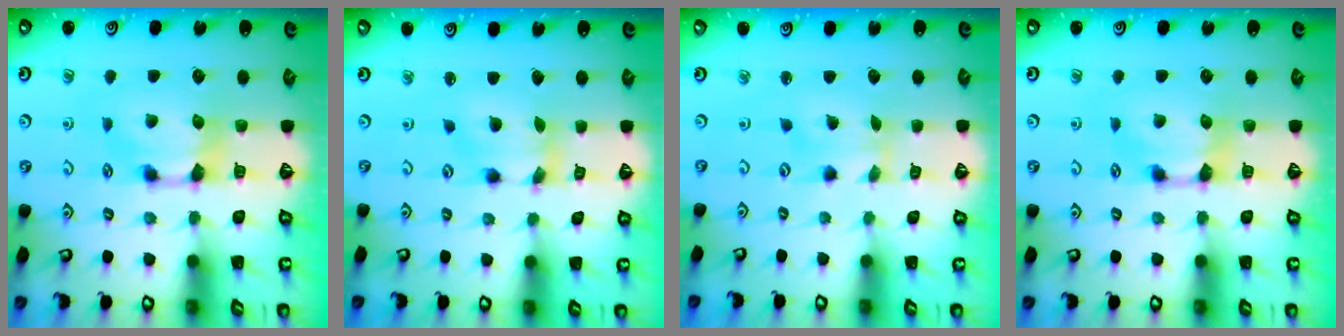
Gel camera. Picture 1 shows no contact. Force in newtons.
{"total": 4.1, "press": 3.7, "slide": 1.7}
{"total": 2.4, "press": 2.2, "slide": 1.0}
{"total": 0.0}